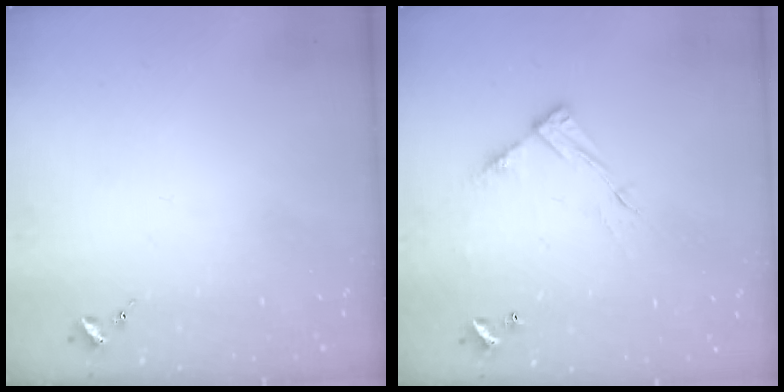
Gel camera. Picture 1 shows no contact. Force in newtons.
{"total": 10.0, "press": 10.0, "slide": 0.5}